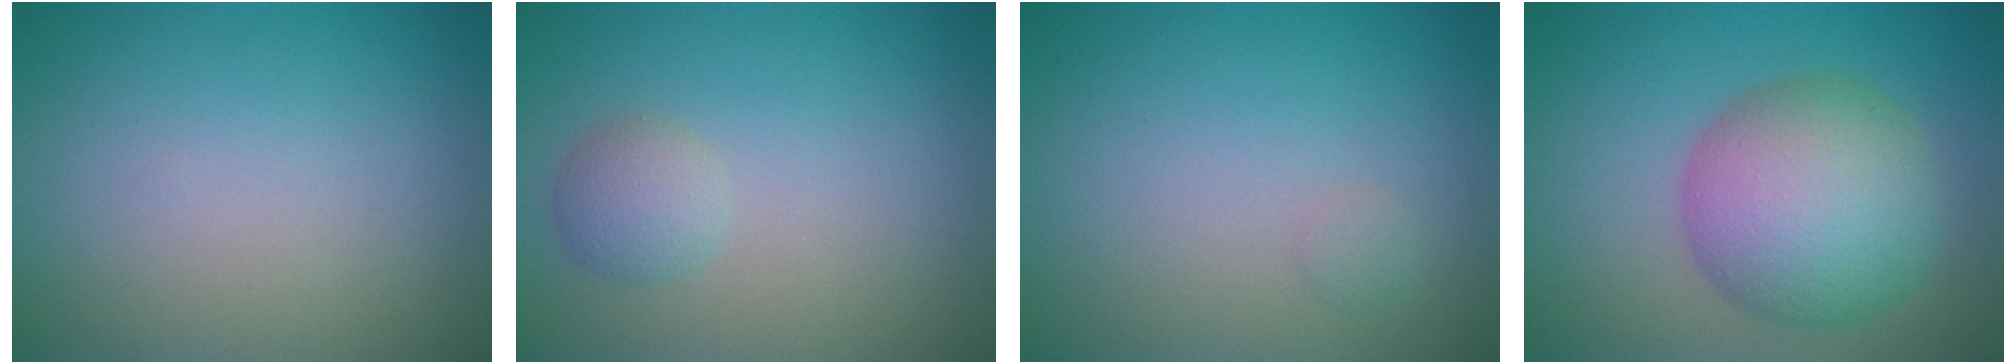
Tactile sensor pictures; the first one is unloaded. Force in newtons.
{"total": 1.8, "press": 1.8, "slide": 0.1}
{"total": 0.6, "press": 0.6, "slide": 0.0}
{"total": 8.9, "press": 8.9, "slide": 0.1}